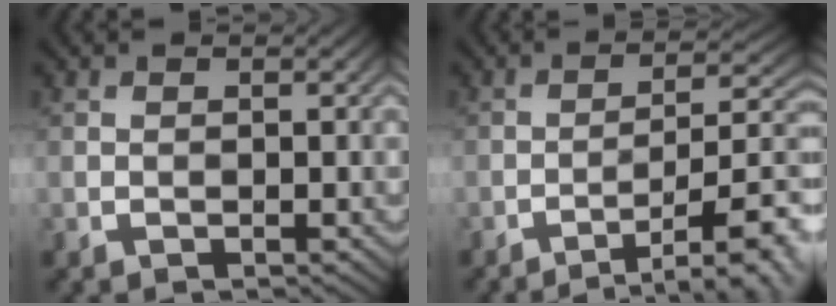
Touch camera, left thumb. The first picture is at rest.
{"total": 11.4, "force": [-6.1, 3.0, 9.2], "torque": [-0.127, 0.006, -0.088]}